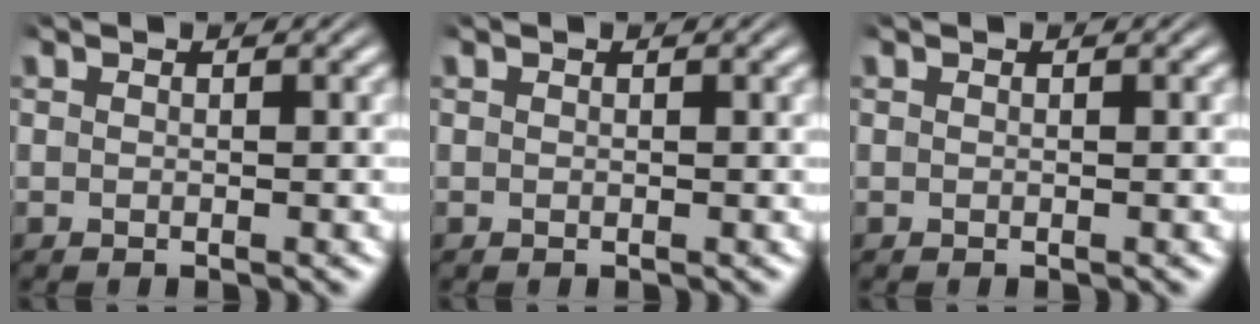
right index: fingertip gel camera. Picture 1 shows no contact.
{"total": 0.0}
{"total": 0.0}